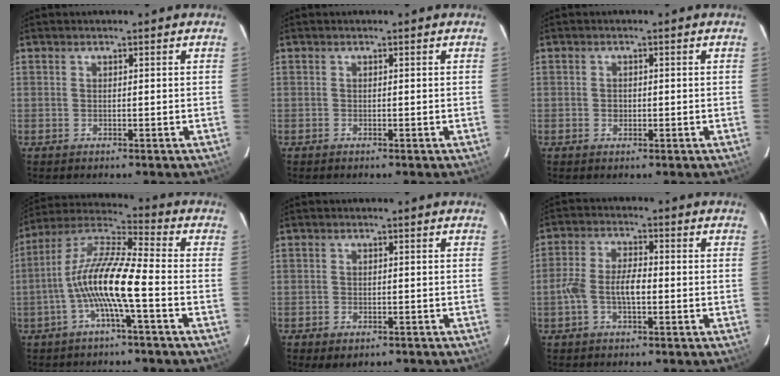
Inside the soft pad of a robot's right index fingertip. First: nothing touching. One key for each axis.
{"total": 0.0}
{"total": 1.4, "fx": -0.3, "fy": 1.2, "fz": 0.5, "tx": -0.009, "ty": 0.002, "tz": -0.005}
{"total": 12.0, "fx": -3.5, "fy": 1.0, "fz": 11.4, "tx": -0.225, "ty": 0.012, "tz": -0.074}
{"total": 3.5, "fx": -2.2, "fy": 2.0, "fz": 1.8, "tx": -0.041, "ty": -0.012, "tz": -0.032}
{"total": 6.1, "fx": -1.6, "fy": 2.6, "fz": 5.3, "tx": -0.113, "ty": 0.011, "tz": -0.031}